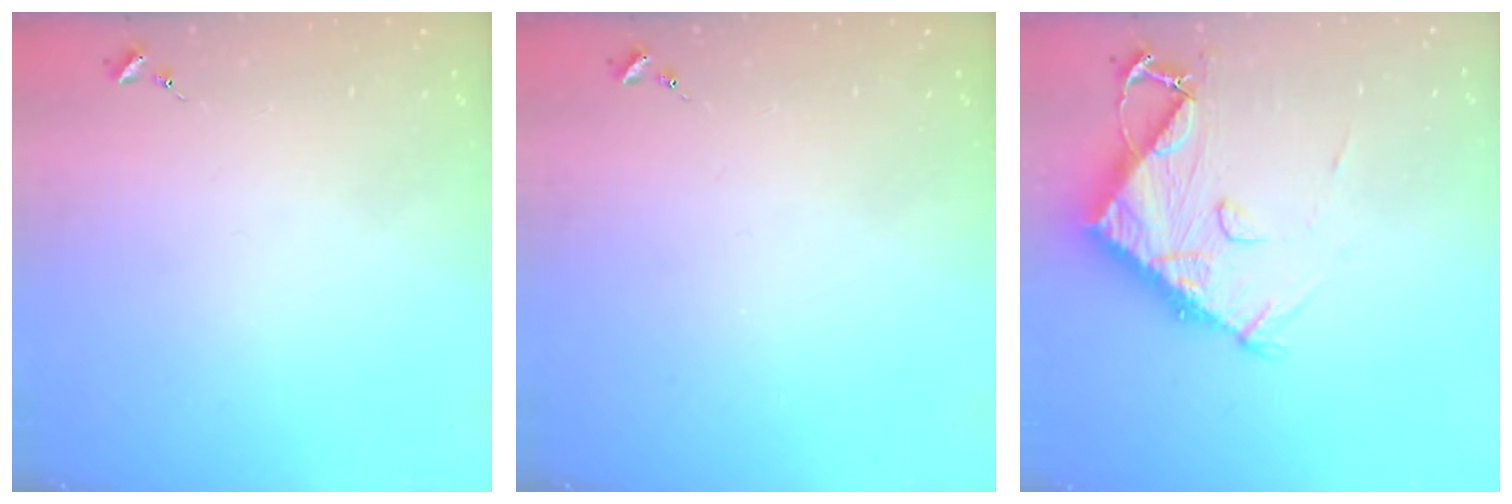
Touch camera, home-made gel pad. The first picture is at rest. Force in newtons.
{"total": 0.0}
{"total": 10.6, "press": 10.5, "slide": 1.0}